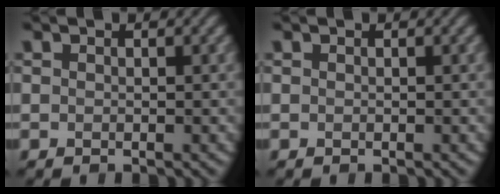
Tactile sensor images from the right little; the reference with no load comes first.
{"total": 0.0}